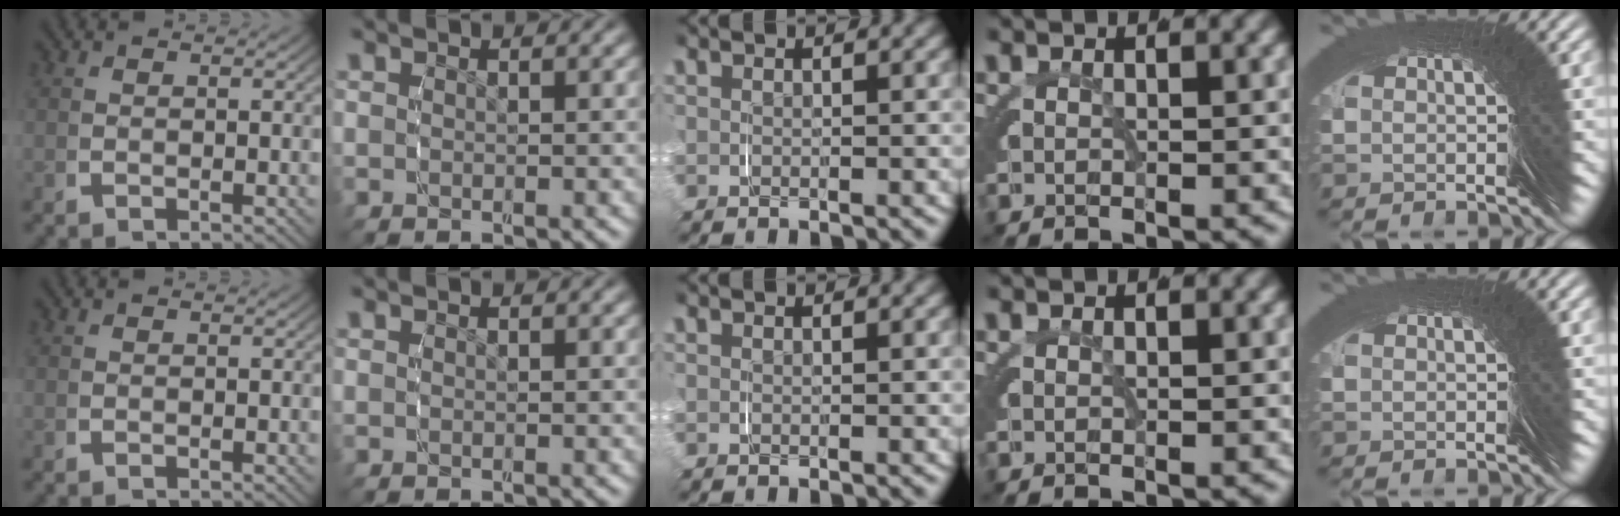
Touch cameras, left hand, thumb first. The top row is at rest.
{}